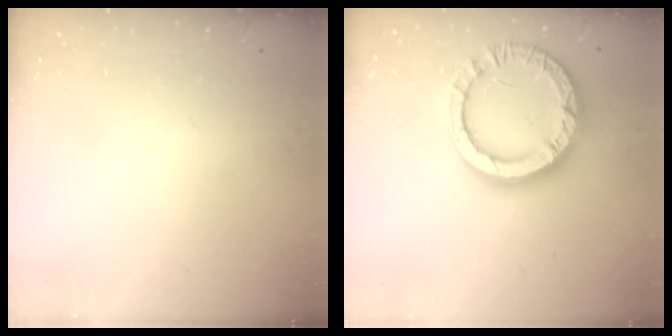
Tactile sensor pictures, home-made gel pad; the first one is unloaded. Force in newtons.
{"total": 16.9, "press": 16.8, "slide": 1.4}